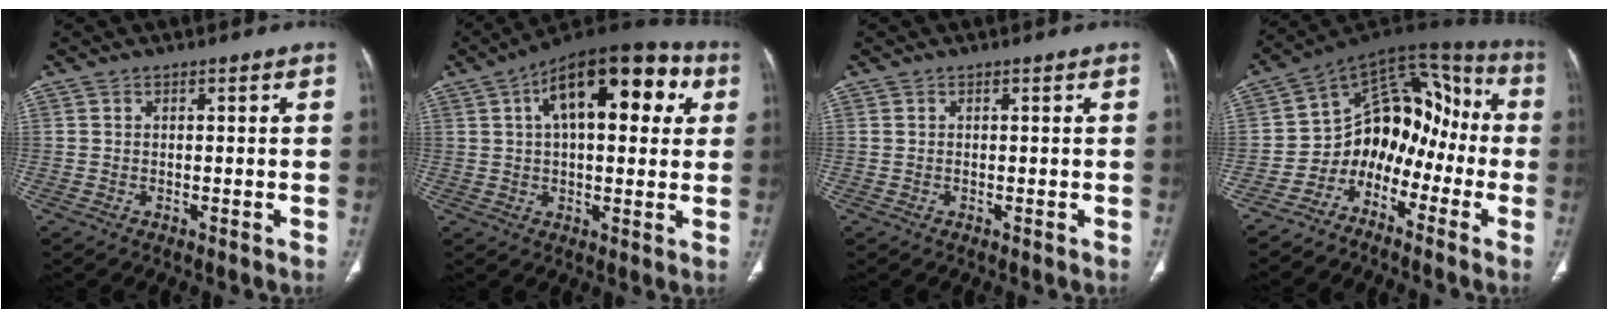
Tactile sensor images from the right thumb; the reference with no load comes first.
{"total": 20.6, "force": [6.6, 9.7, 16.9], "torque": [-0.223, 0.027, 0.092]}
{"total": 0.0}
{"total": 13.3, "force": [-5.2, 10.0, 7.1], "torque": [-0.046, 0.117, -0.100]}